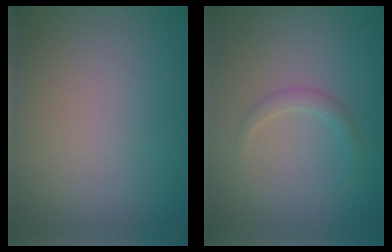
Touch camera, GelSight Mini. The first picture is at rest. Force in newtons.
{"total": 1.2, "press": 1.2, "slide": 0.0}